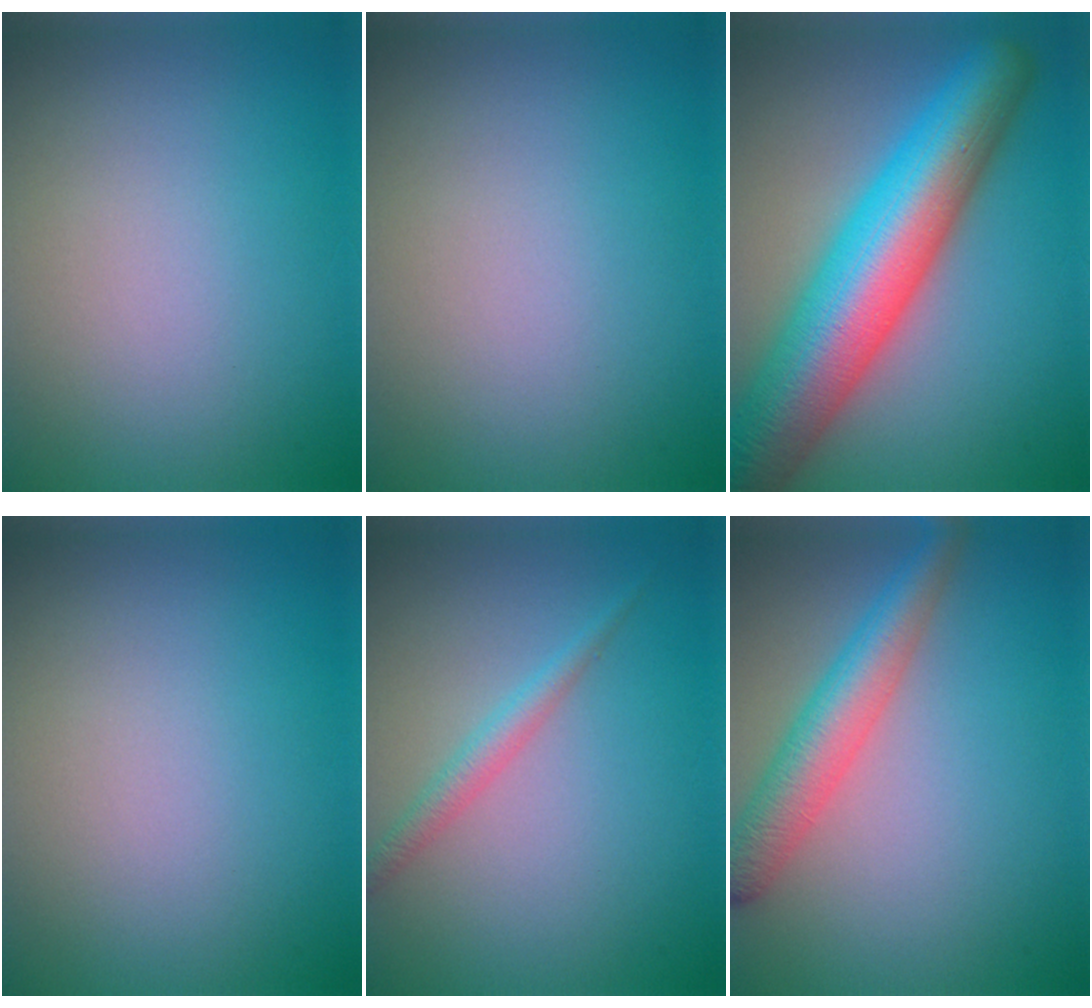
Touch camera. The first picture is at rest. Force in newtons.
{"total": 0.0}
{"total": 13.1, "press": 13.1, "slide": 0.4}
{"total": 0.0}
{"total": 1.8, "press": 1.8, "slide": 0.0}
{"total": 4.9, "press": 4.9, "slide": 0.2}